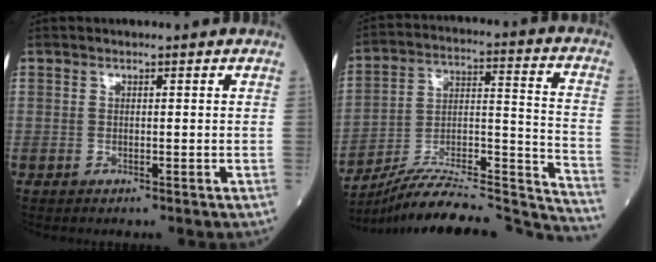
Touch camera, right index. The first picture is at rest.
{"total": 27.4, "force": [-26.1, 1.3, 8.4], "torque": [-0.098, 0.013, -0.391]}